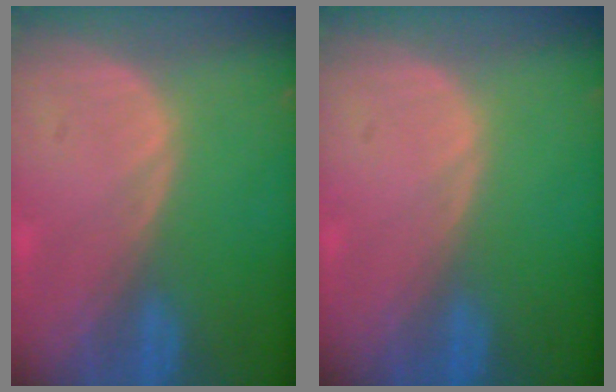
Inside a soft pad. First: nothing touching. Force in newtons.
{"total": 0.0}